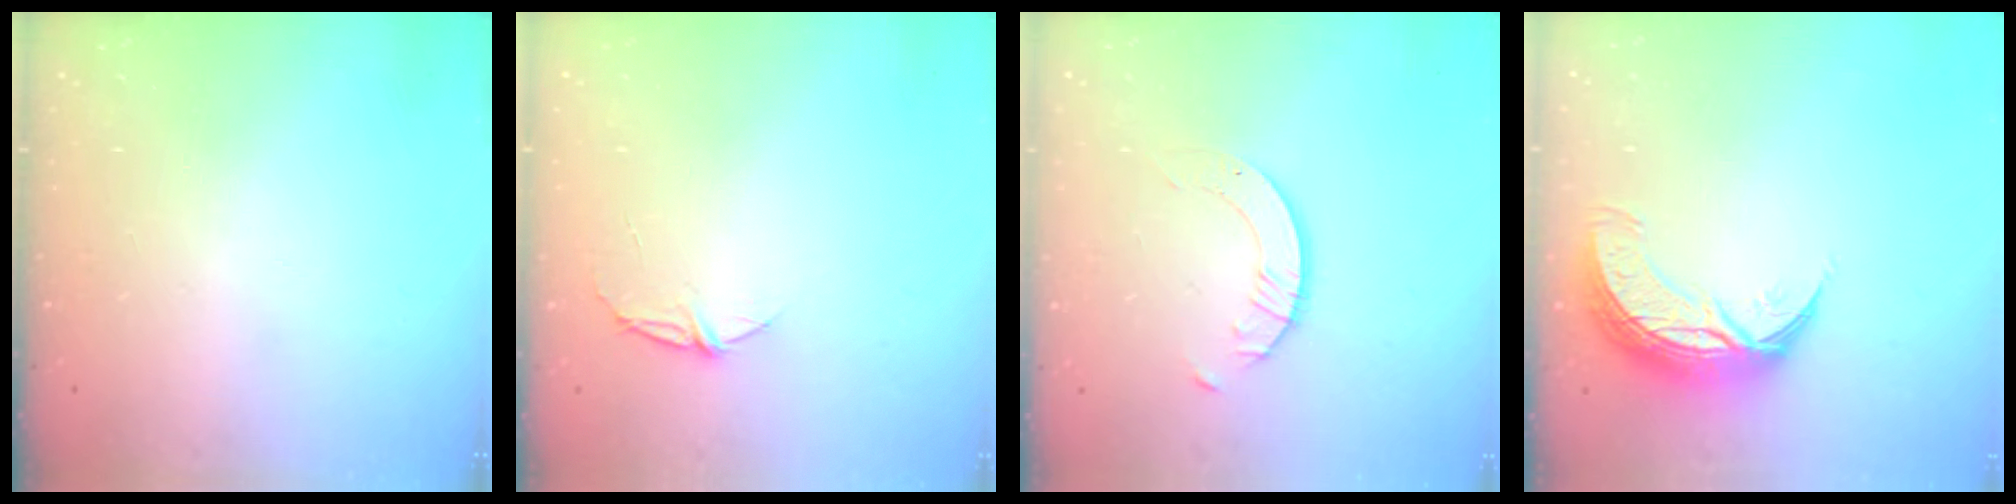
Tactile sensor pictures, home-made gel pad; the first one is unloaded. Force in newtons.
{"total": 4.9, "press": 4.9, "slide": 0.6}
{"total": 2.1, "press": 2.1, "slide": 0.2}
{"total": 10.3, "press": 10.2, "slide": 0.7}